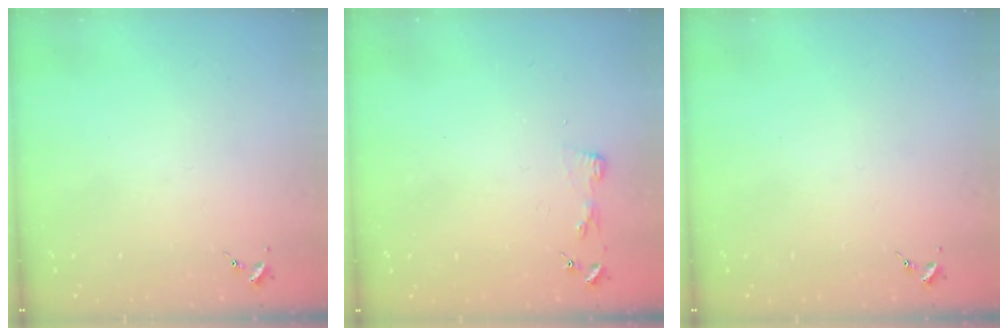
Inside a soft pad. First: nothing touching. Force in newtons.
{"total": 3.3, "press": 3.3, "slide": 0.4}
{"total": 0.0}